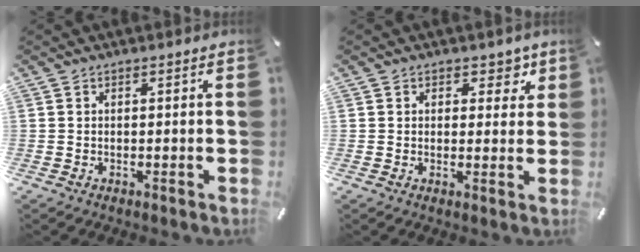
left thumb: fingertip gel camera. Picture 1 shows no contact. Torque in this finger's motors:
{"motor_torque": [0.20, -0.09, 0.06, -0.05, -0.02]}